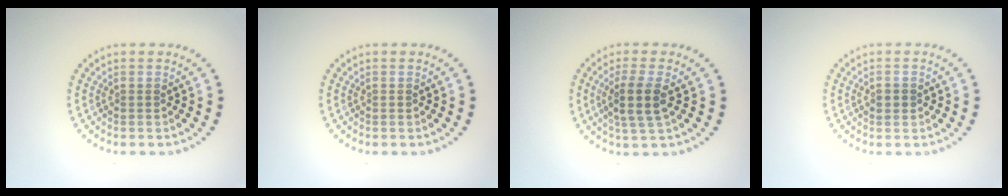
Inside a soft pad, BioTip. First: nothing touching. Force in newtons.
{"total": 0.0}
{"total": 3.1, "press": 2.7, "slide": 1.6}
{"total": 1.6, "press": 1.6, "slide": 0.2}